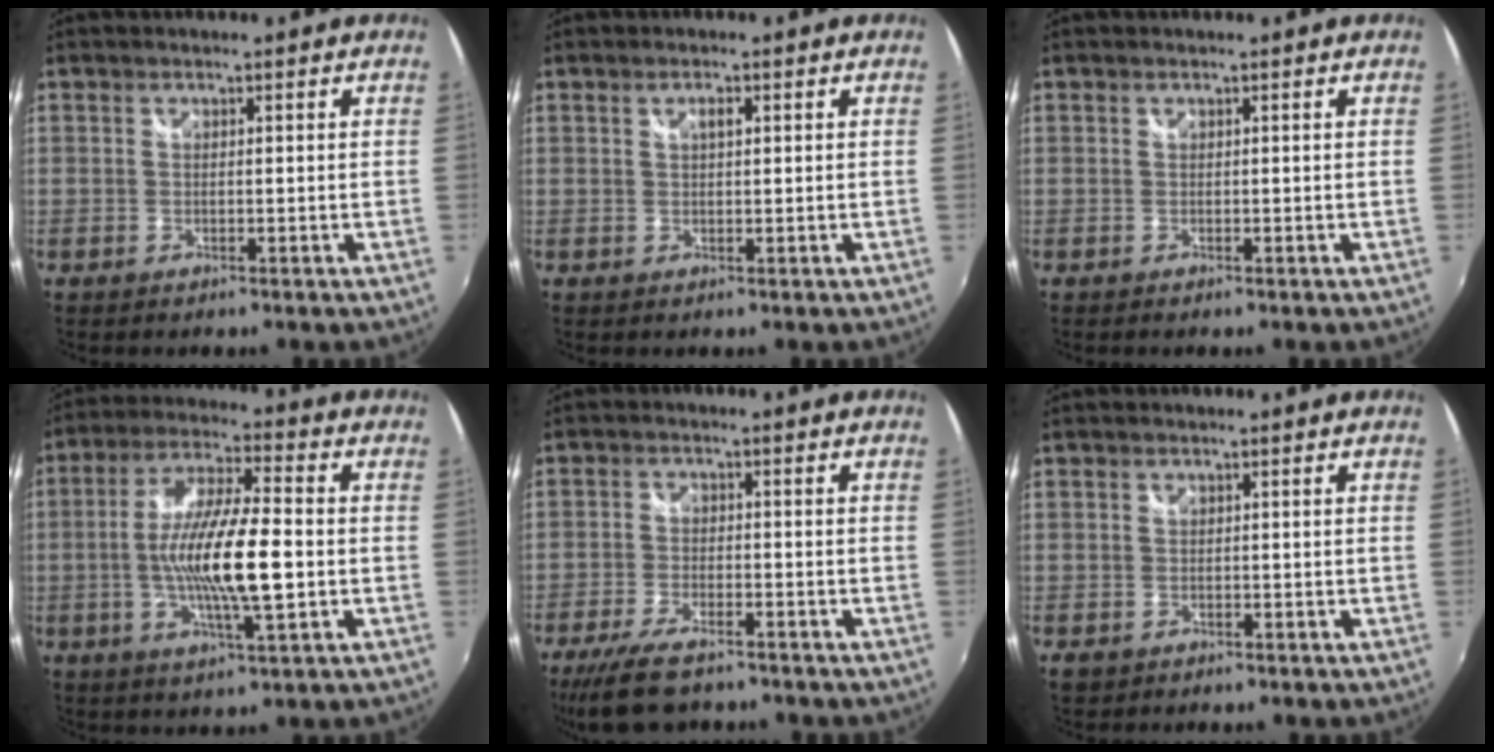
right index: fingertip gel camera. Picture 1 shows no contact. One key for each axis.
{"total": 1.4, "fx": 0.6, "fy": 0.6, "fz": 1.2, "tx": -0.020, "ty": 0.003, "tz": 0.008}
{"total": 0.0}
{"total": 14.6, "fx": -2.0, "fy": 2.6, "fz": 14.3, "tx": -0.270, "ty": -0.004, "tz": -0.038}
{"total": 9.7, "fx": -7.5, "fy": 3.1, "fz": 5.3, "tx": -0.135, "ty": -0.022, "tz": -0.134}
{"total": 1.7, "fx": -0.5, "fy": 1.5, "fz": 0.5, "tx": -0.012, "ty": -0.002, "tz": -0.006}